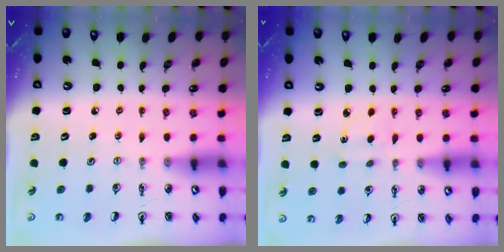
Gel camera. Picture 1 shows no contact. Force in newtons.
{"total": 1.8, "press": 1.7, "slide": 0.5}